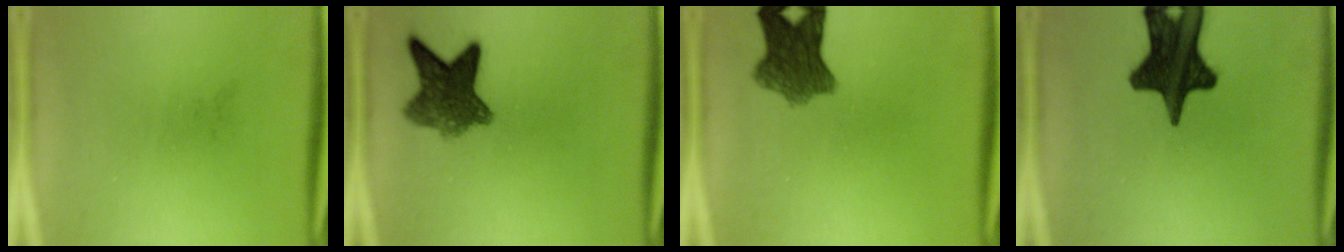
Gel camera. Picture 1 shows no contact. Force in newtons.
{"total": 8.5}
{"total": 7.9}
{"total": 17.1}